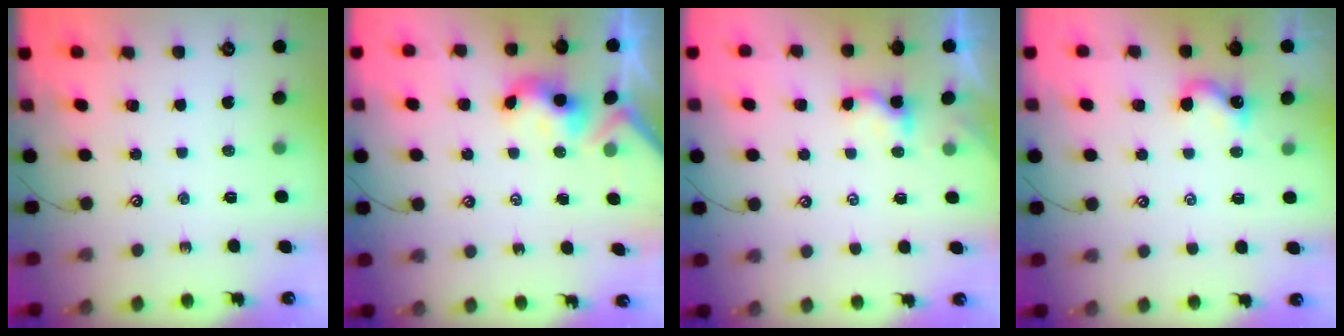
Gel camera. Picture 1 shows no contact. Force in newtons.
{"total": 3.4, "press": 3.4, "slide": 0.3}
{"total": 2.9, "press": 2.9, "slide": 0.2}
{"total": 1.3, "press": 1.2, "slide": 0.4}